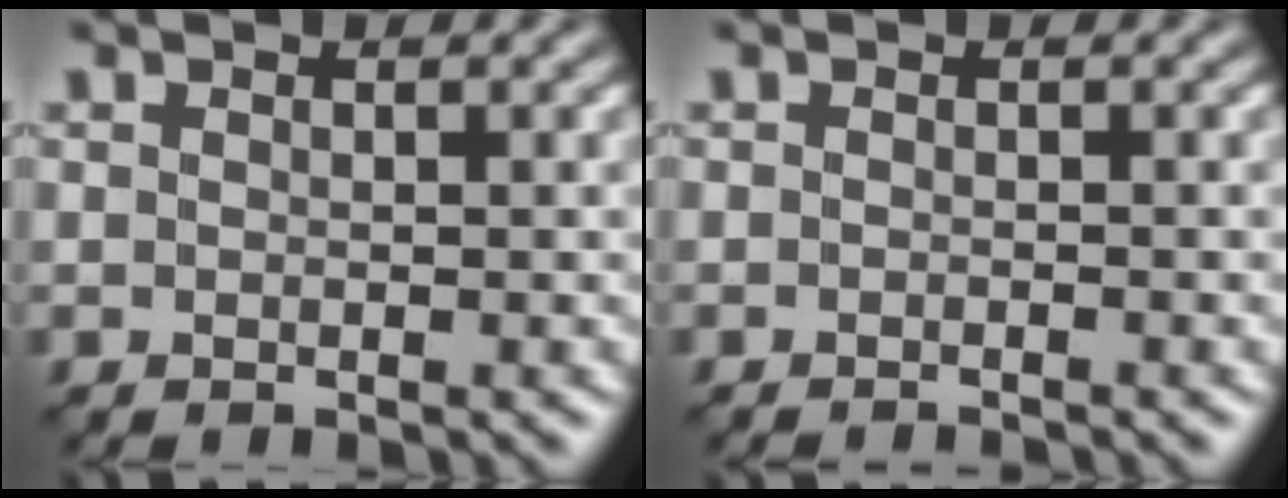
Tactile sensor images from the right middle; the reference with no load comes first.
{"total": 1.1, "force": [-1.0, -0.2, 0.1], "torque": [0.000, -0.004, -0.014]}